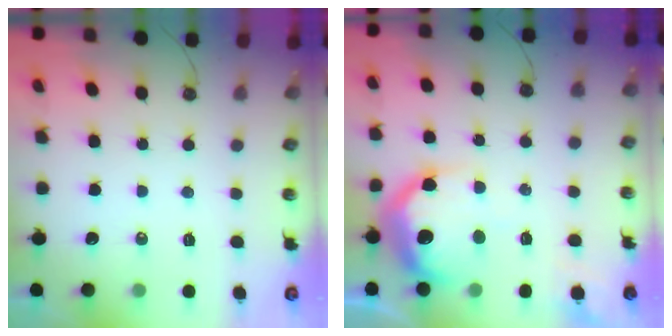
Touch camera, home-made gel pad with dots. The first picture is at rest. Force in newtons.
{"total": 20.9, "press": 20.9, "slide": 1.5}